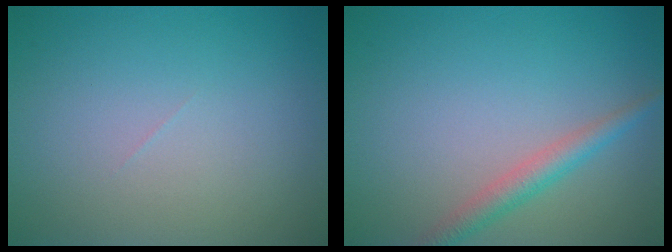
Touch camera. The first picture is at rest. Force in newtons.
{"total": 2.4, "press": 2.4, "slide": 0.1}